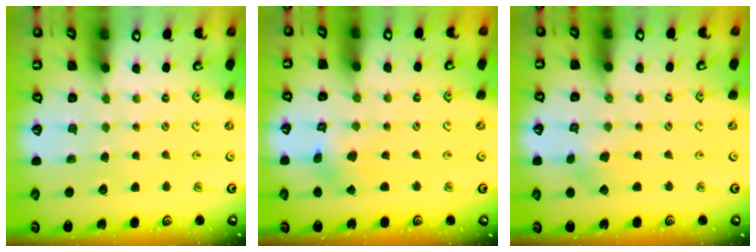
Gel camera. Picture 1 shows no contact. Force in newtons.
{"total": 1.7, "press": 1.6, "slide": 0.4}
{"total": 2.7, "press": 2.6, "slide": 0.5}